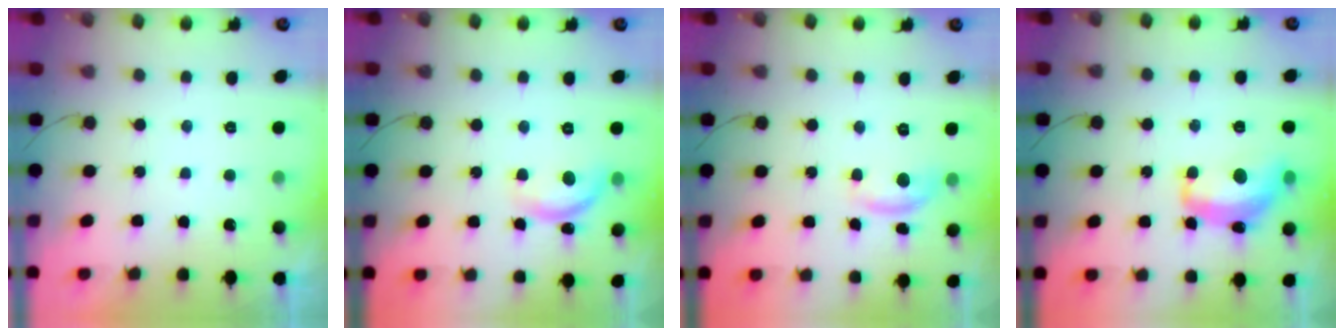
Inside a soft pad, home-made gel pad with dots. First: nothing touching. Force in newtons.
{"total": 10.5, "press": 10.5, "slide": 0.7}
{"total": 8.2, "press": 8.2, "slide": 0.3}
{"total": 13.4, "press": 13.4, "slide": 0.8}